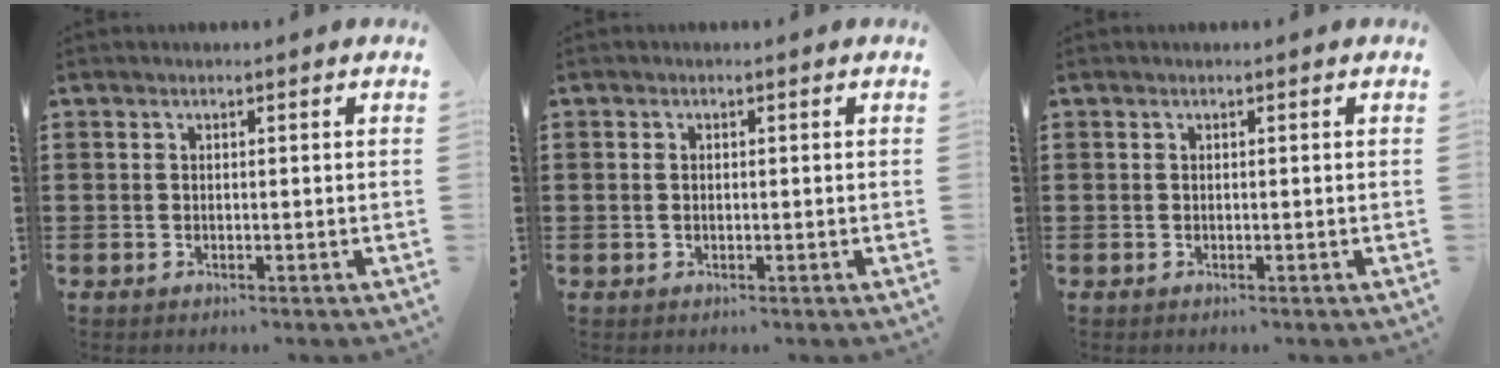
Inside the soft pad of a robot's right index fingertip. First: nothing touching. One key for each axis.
{"total": 0.9, "fx": 0.1, "fy": 0.6, "fz": 0.6, "tx": -0.015, "ty": 0.004, "tz": 0.000}
{"total": 0.0}